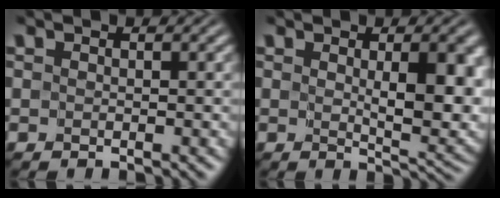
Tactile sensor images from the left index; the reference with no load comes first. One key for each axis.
{"total": 7.3, "fx": 1.2, "fy": 2.8, "fz": 6.7, "tx": -0.101, "ty": -0.011, "tz": 0.028}